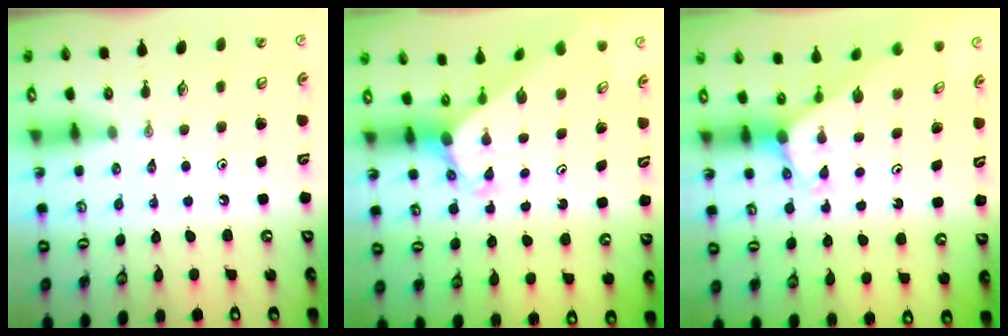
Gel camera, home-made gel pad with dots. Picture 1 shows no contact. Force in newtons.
{"total": 3.1, "press": 3.1, "slide": 0.2}
{"total": 2.9, "press": 2.9, "slide": 0.2}